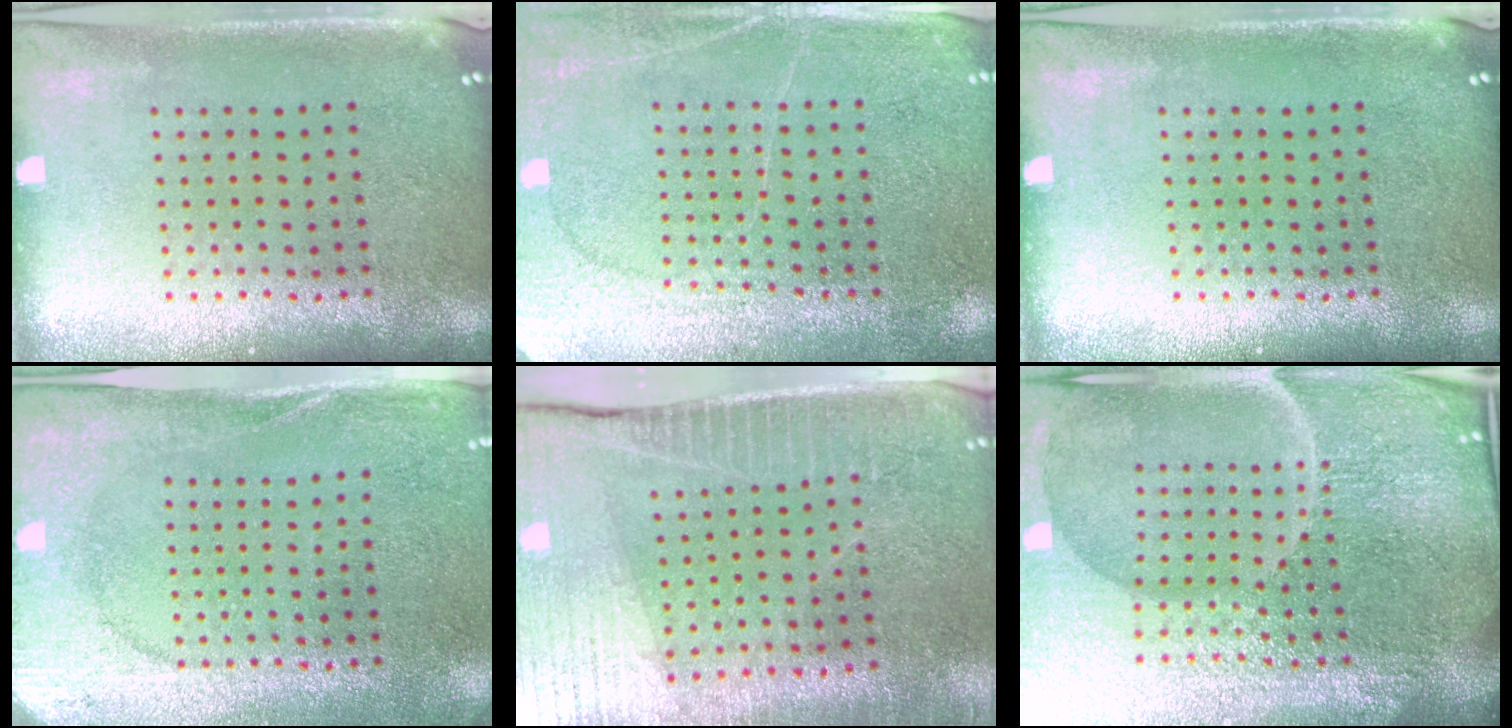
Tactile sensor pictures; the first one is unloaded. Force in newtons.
{"total": 2.8, "press": 2.7, "slide": 0.7}
{"total": 0.0}
{"total": 2.6, "press": 2.4, "slide": 0.9}
{"total": 3.6, "press": 3.5, "slide": 0.6}
{"total": 7.1, "press": 6.3, "slide": 3.3}